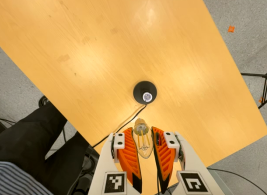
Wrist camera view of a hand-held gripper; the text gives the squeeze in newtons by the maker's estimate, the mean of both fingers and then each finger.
{"total": 22.0, "left": 27.3, "right": 16.8}